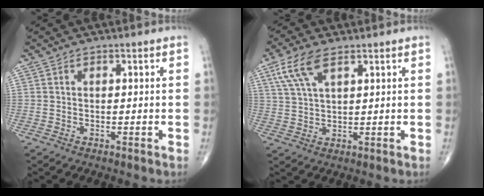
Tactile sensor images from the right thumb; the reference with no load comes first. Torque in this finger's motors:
{"motor_torque": [-0.53, 0.70, 0.72, 0.59, 0.06]}